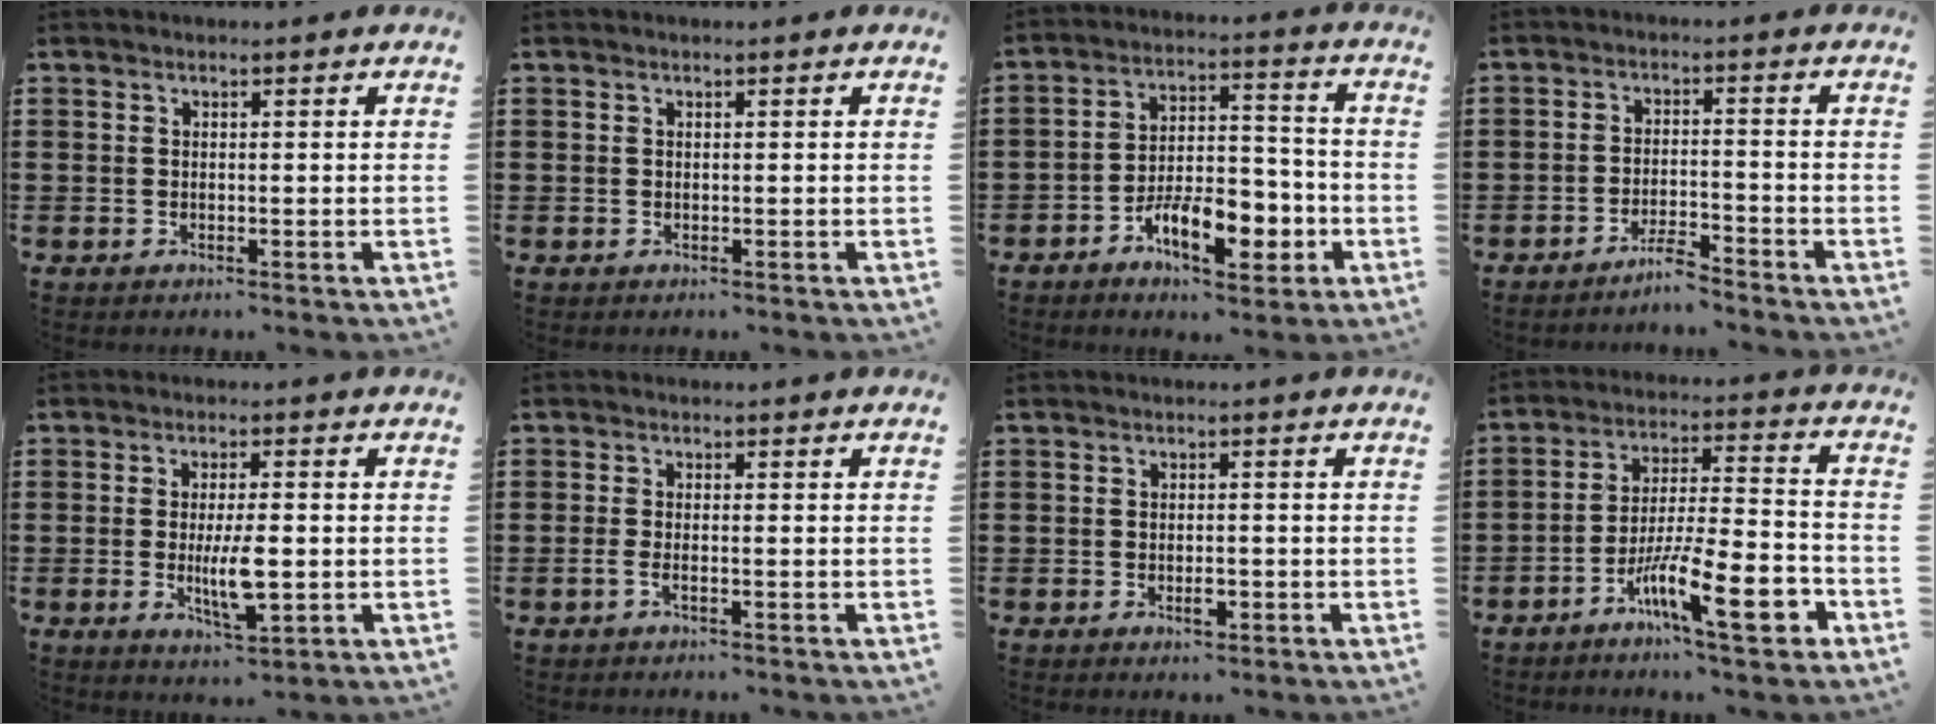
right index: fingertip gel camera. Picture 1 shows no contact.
{"total": 0.0}
{"total": 10.4, "force": [-5.2, 5.0, 7.6], "torque": [-0.120, 0.016, -0.087]}
{"total": 3.4, "force": [-3.2, 0.2, 1.0], "torque": [-0.021, 0.005, -0.064]}
{"total": 6.7, "force": [-1.0, 2.0, 6.3], "torque": [-0.128, -0.009, -0.020]}
{"total": 1.3, "force": [-0.7, 0.2, 1.1], "torque": [-0.028, -0.003, -0.015]}
{"total": 1.9, "force": [-0.8, 0.9, 1.5], "torque": [-0.028, -0.001, -0.014]}
{"total": 14.8, "force": [-7.7, 3.2, 12.1], "torque": [-0.206, 0.015, -0.126]}